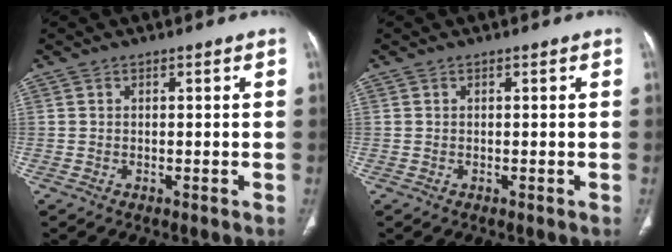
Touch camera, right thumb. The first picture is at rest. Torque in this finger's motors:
{"motor_torque": [0.41, 0.32, 0.23, 0.10, 0.04]}